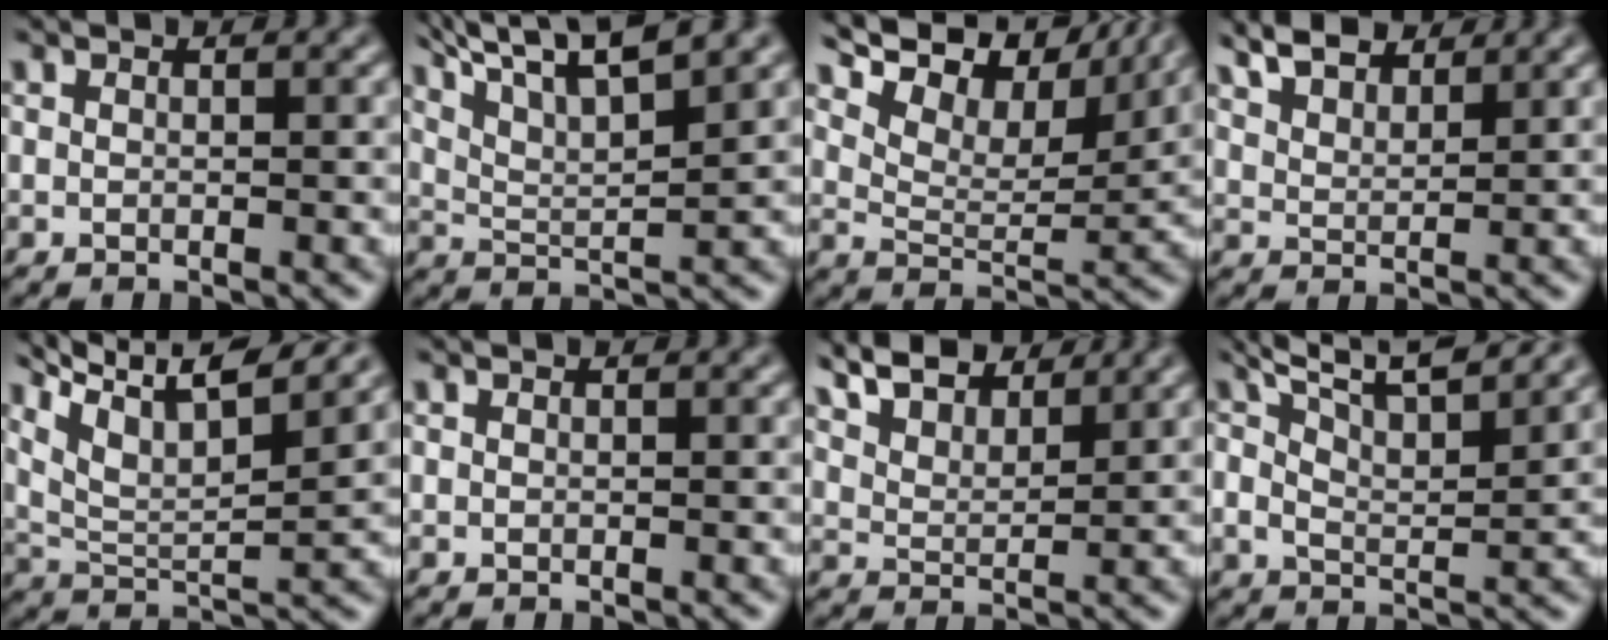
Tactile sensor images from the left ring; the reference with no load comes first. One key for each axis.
{"total": 9.7, "fx": 6.8, "fy": 2.6, "fz": 6.4, "tx": -0.122, "ty": 0.032, "tz": 0.093}
{"total": 11.0, "fx": 7.9, "fy": 4.2, "fz": 6.5, "tx": -0.145, "ty": 0.031, "tz": 0.121}
{"total": 6.5, "fx": 5.1, "fy": 2.4, "fz": 3.2, "tx": -0.072, "ty": 0.032, "tz": 0.070}
{"total": 10.4, "fx": 7.4, "fy": 2.7, "fz": 6.9, "tx": -0.143, "ty": 0.014, "tz": 0.105}
{"total": 0.0}
{"total": 8.2, "fx": 6.4, "fy": 2.9, "fz": 4.1, "tx": -0.097, "ty": 0.031, "tz": 0.099}
{"total": 9.2, "fx": 6.8, "fy": 2.5, "fz": 5.7, "tx": -0.095, "ty": 0.027, "tz": 0.071}